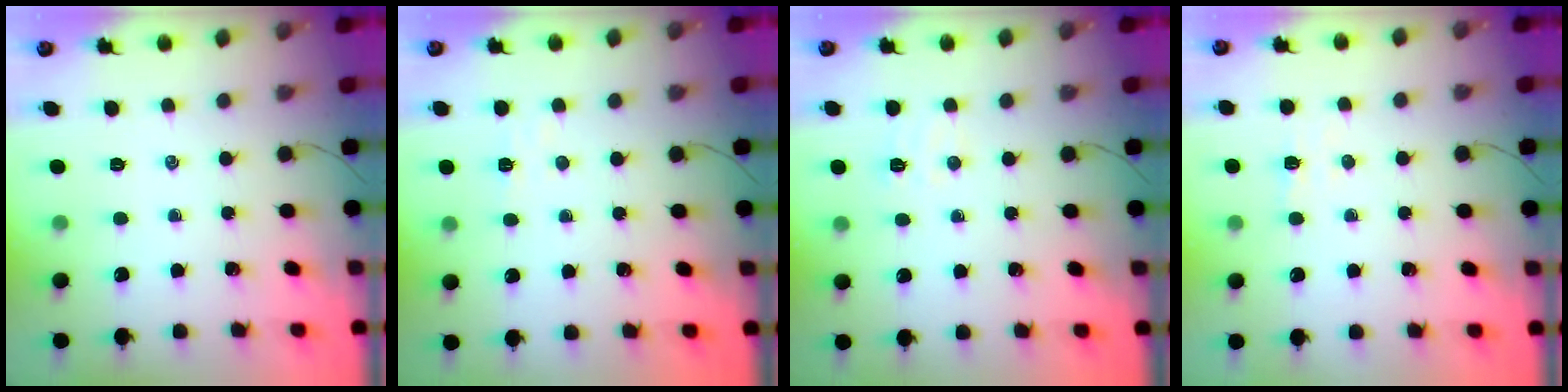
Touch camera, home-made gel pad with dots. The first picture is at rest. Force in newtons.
{"total": 3.0, "press": 2.9, "slide": 0.8}
{"total": 4.2, "press": 4.1, "slide": 1.0}
{"total": 3.5, "press": 3.4, "slide": 0.8}